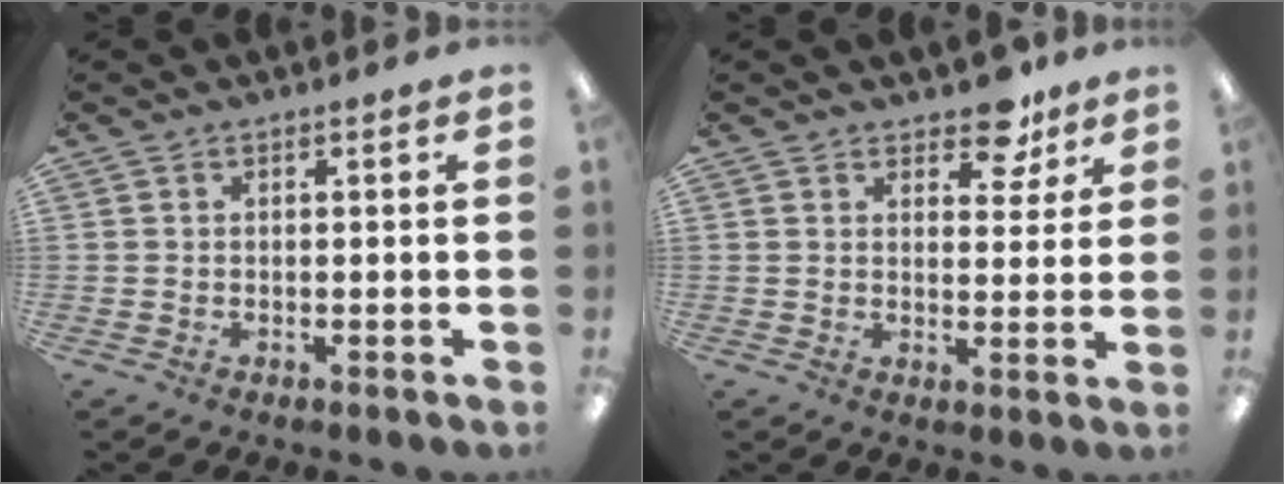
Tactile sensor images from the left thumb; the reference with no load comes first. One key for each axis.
{"total": 8.0, "fx": 5.9, "fy": 3.9, "fz": 3.8, "tx": -0.033, "ty": -0.032, "tz": 0.100}